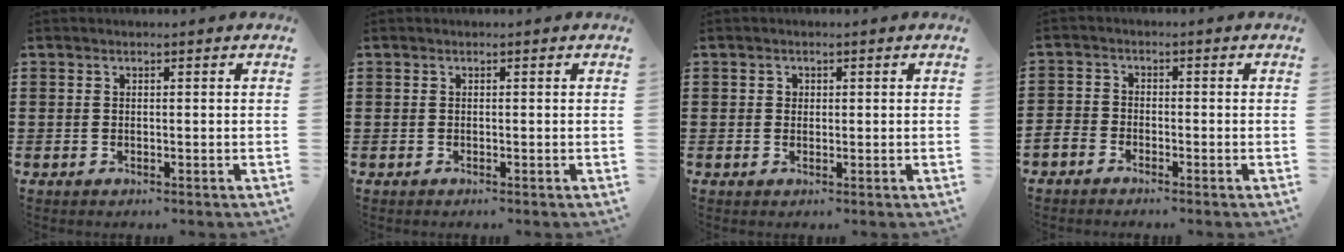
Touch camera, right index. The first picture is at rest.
{"total": 0.0}
{"total": 0.9, "force": [0.2, 0.9, 0.2], "torque": [-0.007, 0.005, 0.005]}
{"total": 2.3, "force": [-2.1, 0.8, 0.1], "torque": [-0.014, 0.001, -0.048]}